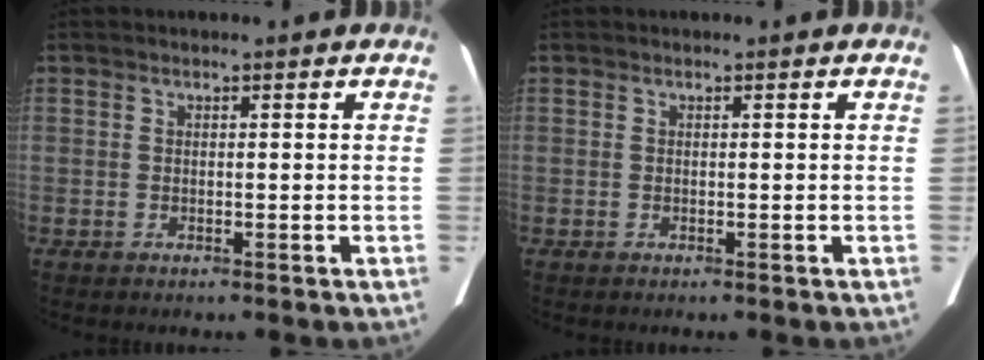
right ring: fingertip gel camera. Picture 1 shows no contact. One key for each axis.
{"total": 0.0}